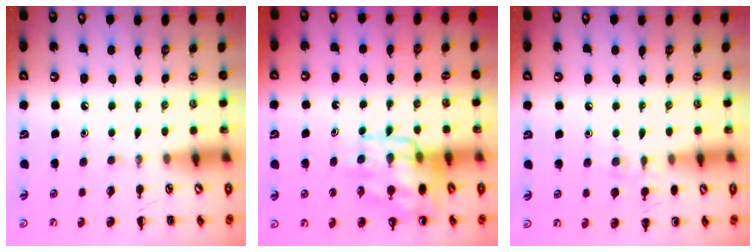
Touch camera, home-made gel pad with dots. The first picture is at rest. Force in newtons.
{"total": 13.9, "press": 13.6, "slide": 2.7}
{"total": 7.0, "press": 6.7, "slide": 2.1}